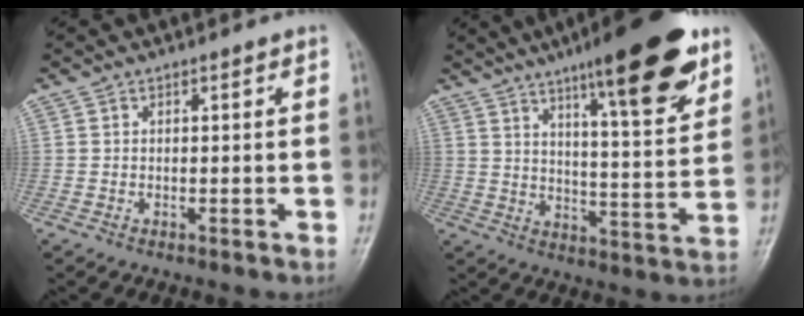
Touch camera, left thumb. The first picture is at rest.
{"total": 19.0, "force": [11.6, 4.0, 14.5], "torque": [-0.181, -0.056, 0.173]}